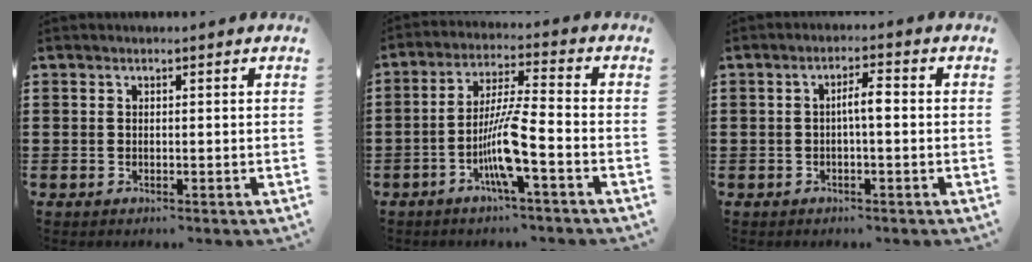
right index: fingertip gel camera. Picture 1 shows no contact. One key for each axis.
{"total": 8.5, "fx": -3.5, "fy": 0.7, "fz": 7.7, "tx": -0.162, "ty": -0.013, "tz": -0.072}
{"total": 3.0, "fx": -0.3, "fy": 0.5, "fz": 3.0, "tx": -0.055, "ty": 0.006, "tz": -0.008}